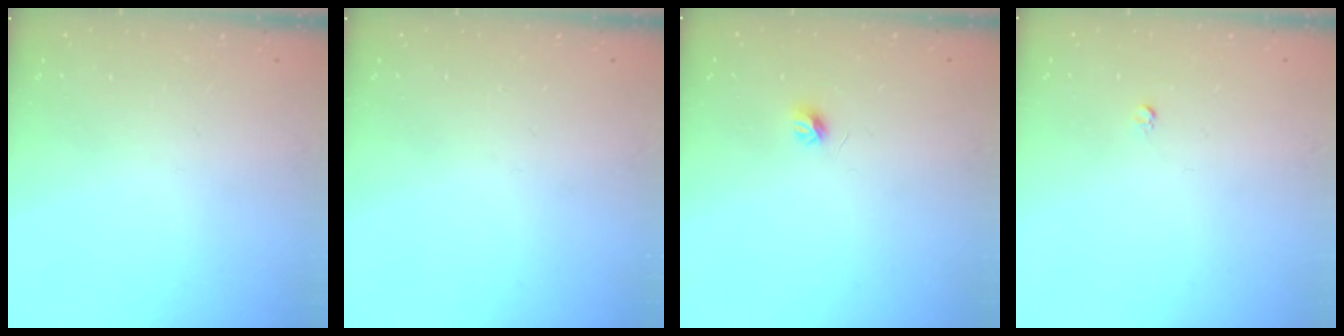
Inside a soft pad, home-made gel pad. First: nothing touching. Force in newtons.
{"total": 0.0}
{"total": 4.1, "press": 4.0, "slide": 0.6}
{"total": 2.5, "press": 2.5, "slide": 0.2}